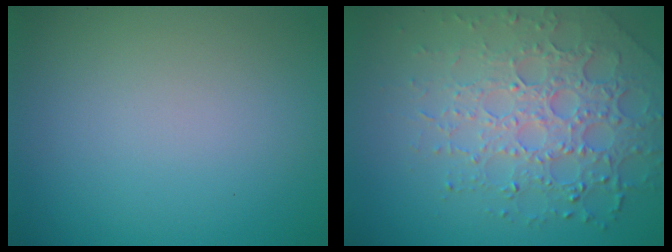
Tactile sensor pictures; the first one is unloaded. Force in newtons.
{"total": 6.4, "press": 4.9, "slide": 4.2}